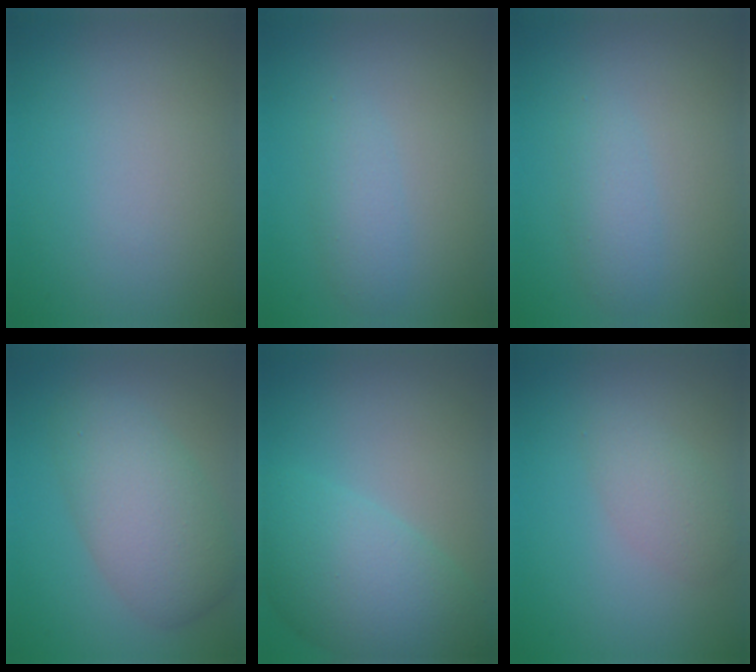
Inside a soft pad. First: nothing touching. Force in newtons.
{"total": 2.0, "press": 2.0, "slide": 0.1}
{"total": 2.0, "press": 2.0, "slide": 0.1}
{"total": 5.9, "press": 5.9, "slide": 0.0}
{"total": 7.4, "press": 7.4, "slide": 0.1}
{"total": 2.1, "press": 2.1, "slide": 0.1}